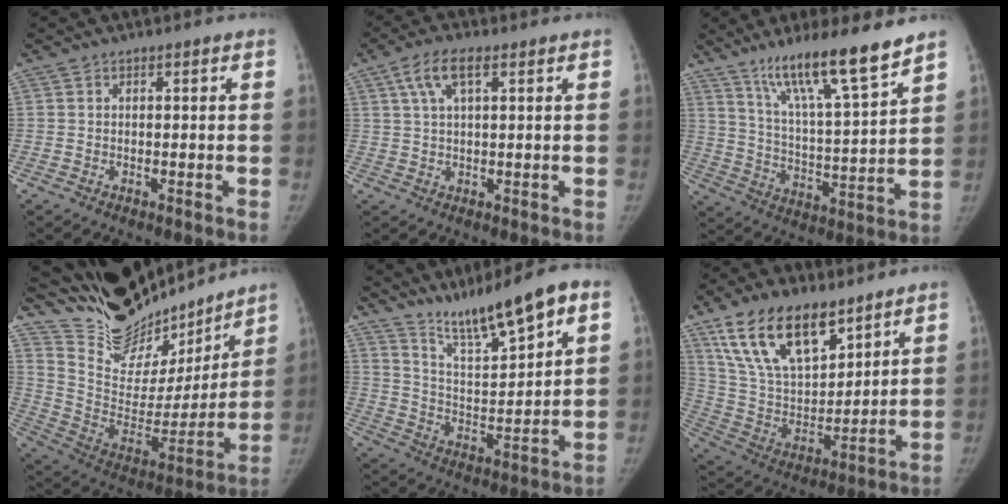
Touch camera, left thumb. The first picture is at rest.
{"total": 6.4, "force": [2.9, 2.6, 5.1], "torque": [-0.104, 0.008, 0.055]}
{"total": 16.3, "force": [12.0, 1.5, 11.0], "torque": [-0.173, -0.071, 0.211]}
{"total": 25.8, "force": [22.8, 8.4, 8.7], "torque": [-0.109, -0.122, 0.371]}
{"total": 14.5, "force": [10.1, 2.4, 10.1], "torque": [-0.157, -0.054, 0.185]}
{"total": 20.1, "force": [12.6, 9.8, 12.2], "torque": [-0.183, -0.050, 0.243]}